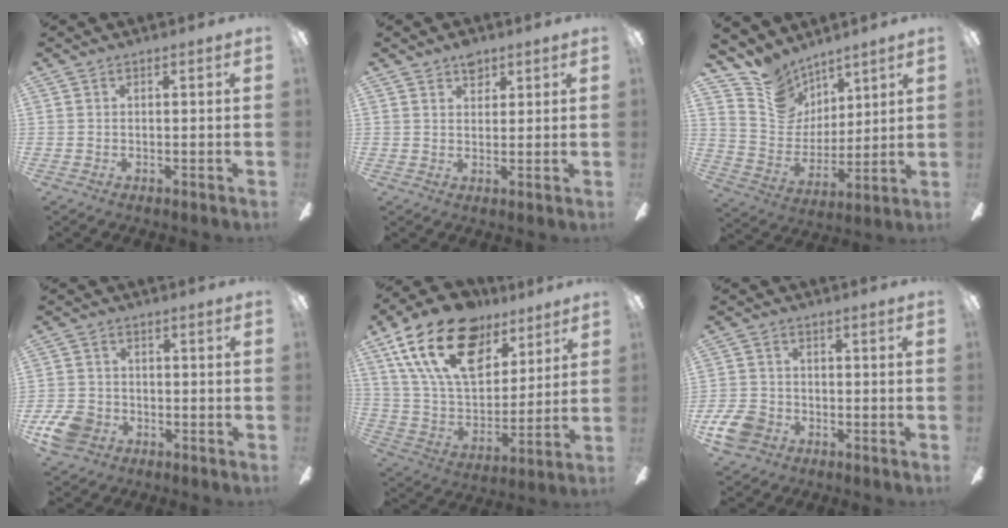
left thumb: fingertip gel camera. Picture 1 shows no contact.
{"total": 4.1, "force": [3.0, 2.4, 1.5], "torque": [-0.003, -0.015, 0.050]}
{"total": 12.3, "force": [9.2, 8.0, 1.8], "torque": [-0.059, -0.072, 0.183]}
{"total": 8.1, "force": [-3.8, 6.1, 3.8], "torque": [-0.087, 0.023, -0.072]}
{"total": 23.6, "force": [12.5, 13.9, 14.4], "torque": [-0.260, -0.055, 0.222]}
{"total": 7.5, "force": [-3.7, 5.6, 3.5], "torque": [-0.091, 0.024, -0.071]}